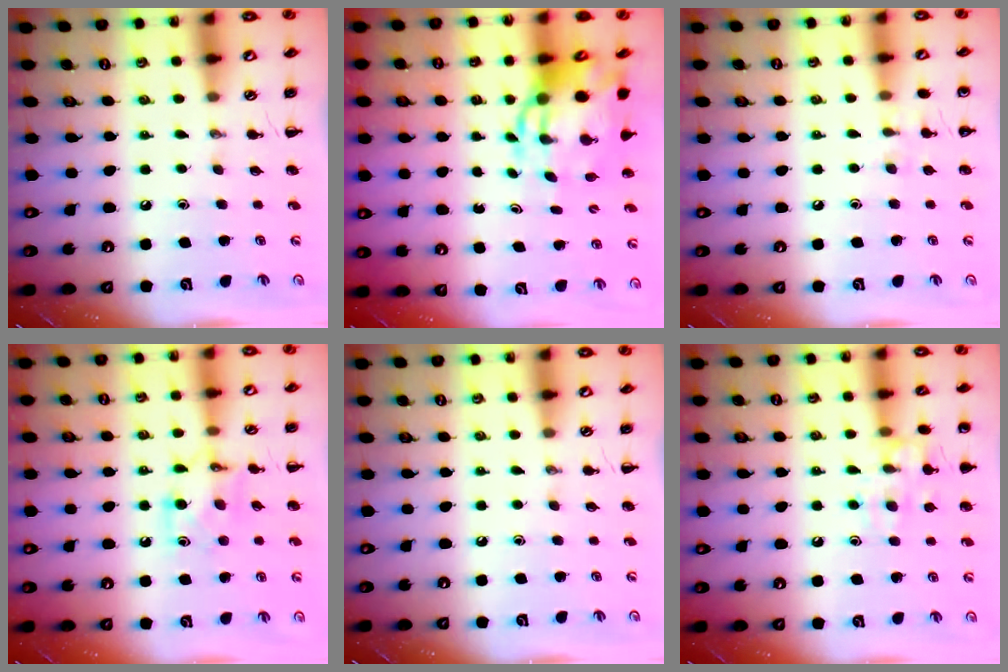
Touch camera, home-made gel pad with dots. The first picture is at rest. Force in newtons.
{"total": 8.2, "press": 8.0, "slide": 1.9}
{"total": 5.6, "press": 5.4, "slide": 1.6}
{"total": 6.5, "press": 6.4, "slide": 1.0}
{"total": 0.0}
{"total": 11.9, "press": 11.8, "slide": 0.8}